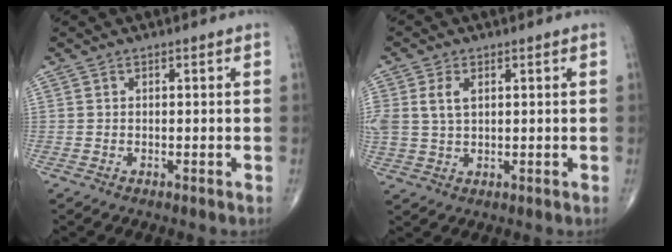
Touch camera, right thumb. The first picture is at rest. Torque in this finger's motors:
{"motor_torque": [0.11, 0.09, 0.45, 0.22, 0.07]}